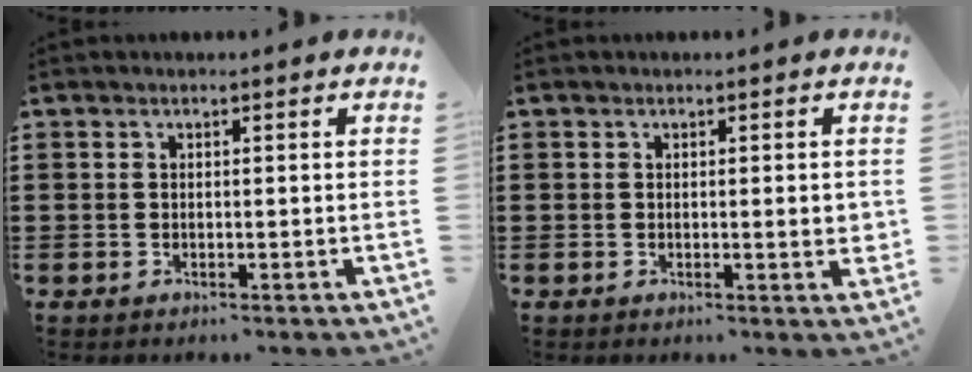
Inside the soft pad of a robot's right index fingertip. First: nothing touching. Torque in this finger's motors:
{"motor_torque": [1.18, 0.95, 0.42, 0.13]}